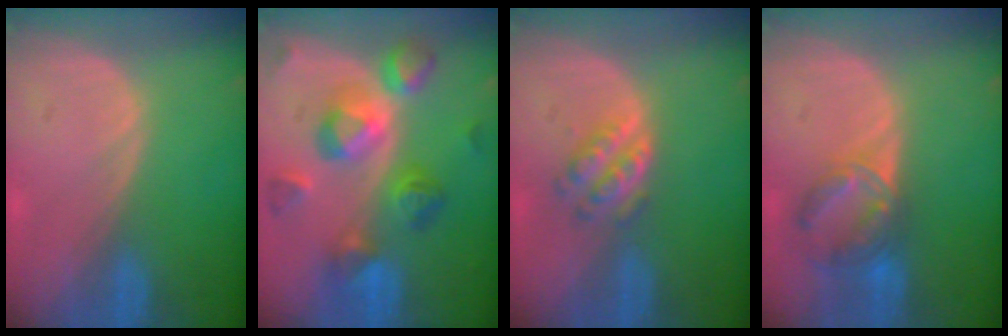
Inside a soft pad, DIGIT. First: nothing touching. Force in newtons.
{"total": 10.2, "press": 10.2, "slide": 0.8}
{"total": 4.2, "press": 4.2, "slide": 0.1}
{"total": 7.1, "press": 6.1, "slide": 3.6}